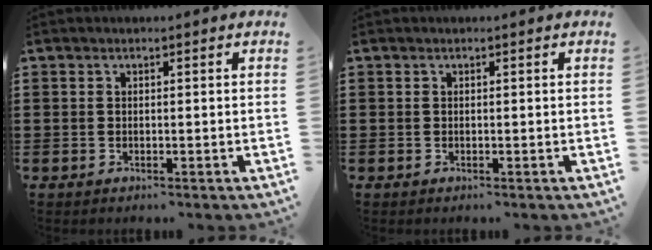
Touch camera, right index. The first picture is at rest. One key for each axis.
{"total": 0.0}